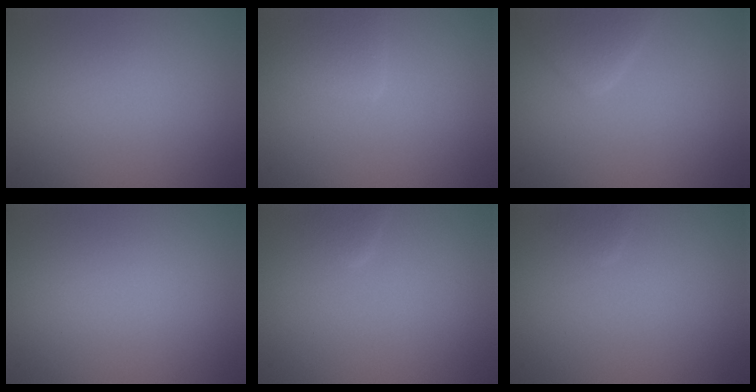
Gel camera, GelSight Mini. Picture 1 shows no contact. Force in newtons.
{"total": 2.4, "press": 2.4, "slide": 0.1}
{"total": 2.2, "press": 2.2, "slide": 0.1}
{"total": 0.0}
{"total": 1.2, "press": 1.2, "slide": 0.1}
{"total": 0.6, "press": 0.6, "slide": 0.0}